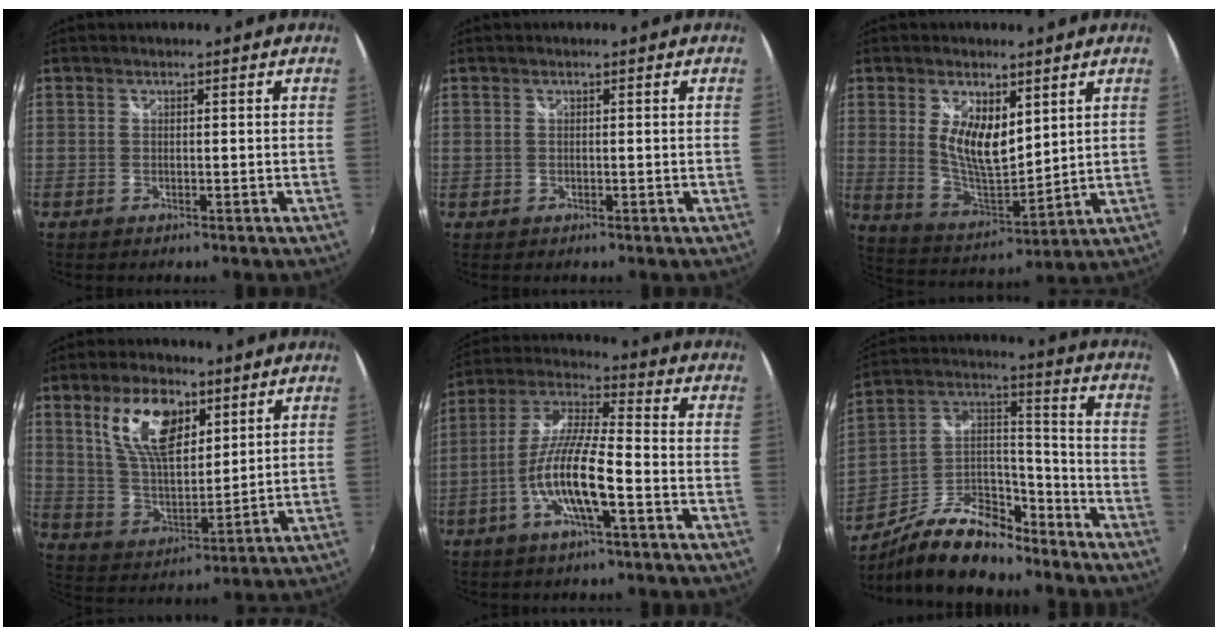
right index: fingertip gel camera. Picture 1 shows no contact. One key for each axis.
{"total": 0.0}
{"total": 10.6, "fx": 3.6, "fy": 4.8, "fz": 8.7, "tx": -0.159, "ty": -0.006, "tz": 0.078}
{"total": 13.9, "fx": 6.8, "fy": 6.6, "fz": 10.1, "tx": -0.186, "ty": 0.013, "tz": 0.136}
{"total": 12.1, "fx": -4.6, "fy": 1.9, "fz": 11.1, "tx": -0.225, "ty": -0.002, "tz": -0.090}
{"total": 16.7, "fx": -12.5, "fy": 6.6, "fz": 8.9, "tx": -0.181, "ty": 0.025, "tz": -0.217}